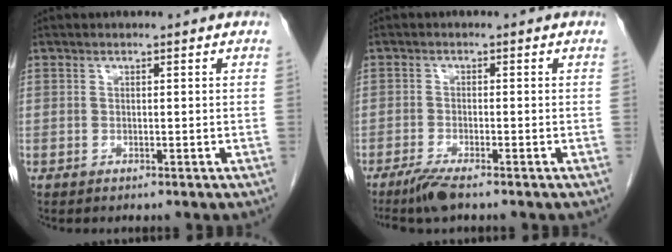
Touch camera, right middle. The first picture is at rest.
{"total": 3.8, "force": [-3.0, 0.2, 2.4], "torque": [-0.050, -0.009, -0.057]}